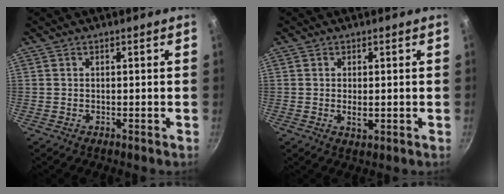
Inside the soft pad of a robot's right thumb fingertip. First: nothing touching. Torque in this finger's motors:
{"motor_torque": [-0.37, 0.26, 0.59, 0.15, 0.11]}